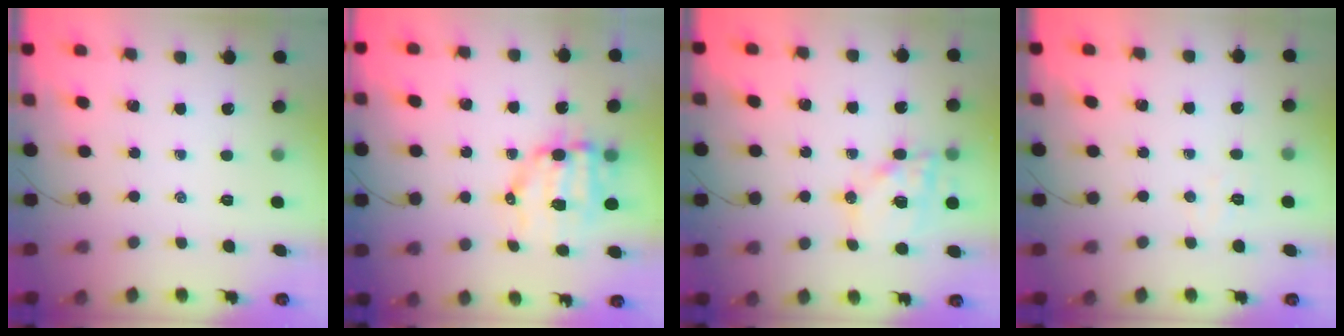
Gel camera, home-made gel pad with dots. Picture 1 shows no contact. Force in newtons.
{"total": 9.2, "press": 8.9, "slide": 2.1}
{"total": 15.2, "press": 14.9, "slide": 3.0}
{"total": 3.6, "press": 3.5, "slide": 0.8}